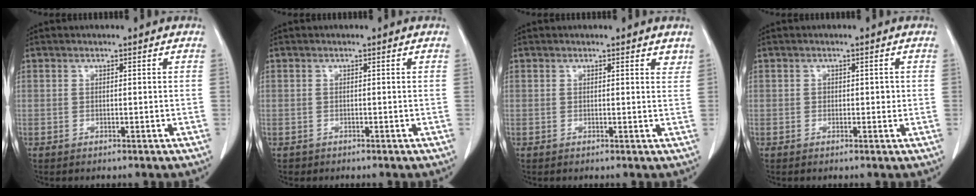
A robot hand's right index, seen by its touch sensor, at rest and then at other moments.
{"total": 0.7, "force": [-0.5, 0.5, -0.1], "torque": [-0.007, 0.003, -0.010]}
{"total": 1.8, "force": [1.6, 0.6, 0.7], "torque": [-0.005, -0.005, 0.009]}
{"total": 1.5, "force": [0.0, 1.1, 1.0], "torque": [-0.013, 0.005, 0.000]}